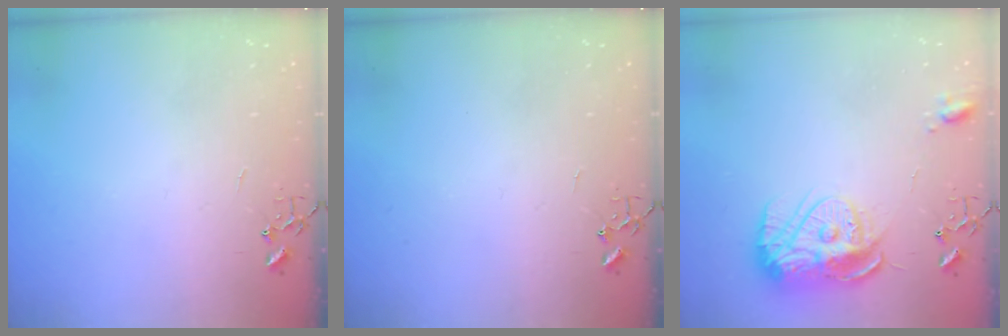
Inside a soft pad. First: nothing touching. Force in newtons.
{"total": 0.0}
{"total": 14.9, "press": 14.9, "slide": 1.4}